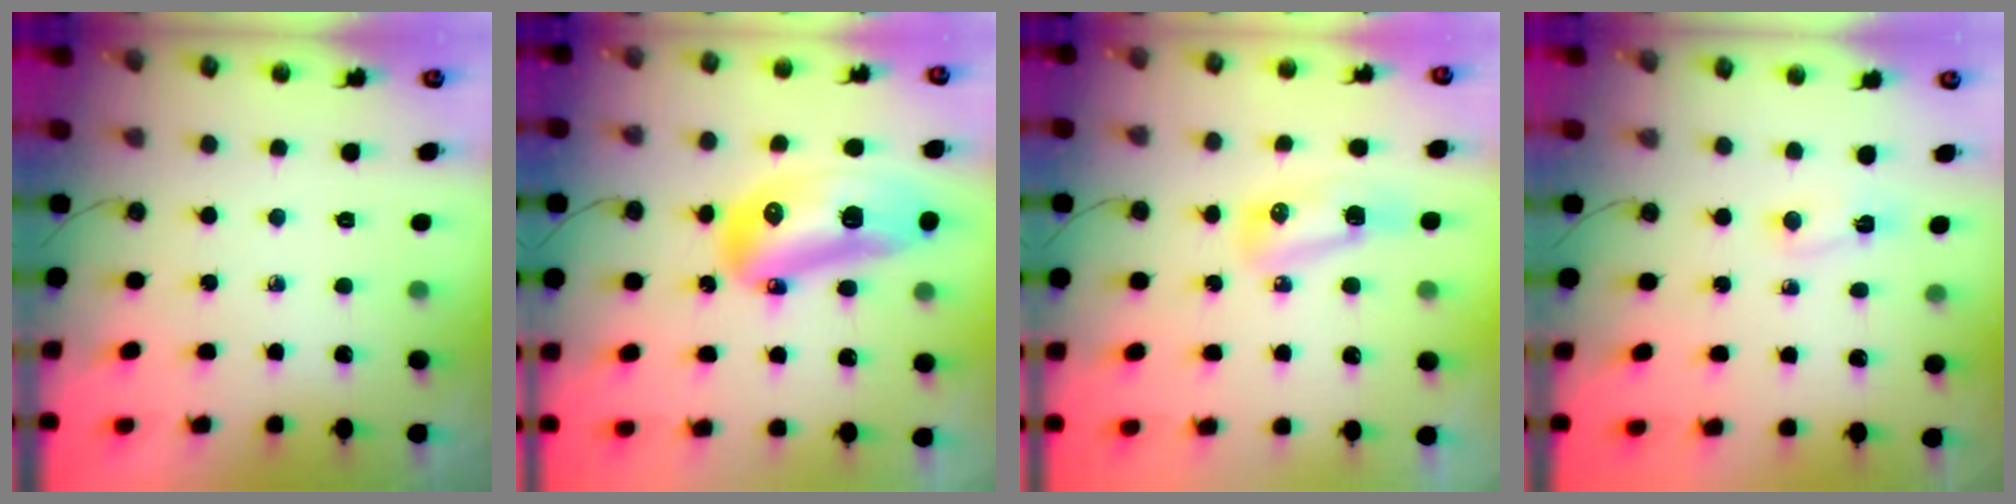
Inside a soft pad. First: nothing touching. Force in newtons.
{"total": 19.2, "press": 19.1, "slide": 2.5}
{"total": 7.8, "press": 7.7, "slide": 1.1}
{"total": 2.1, "press": 2.1, "slide": 0.4}